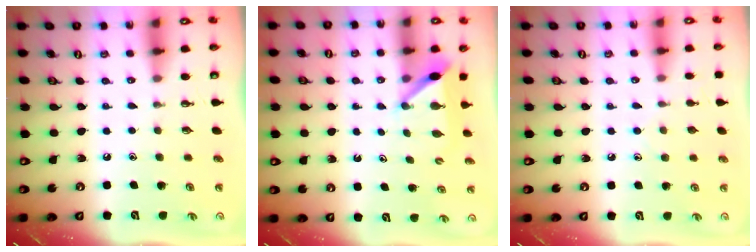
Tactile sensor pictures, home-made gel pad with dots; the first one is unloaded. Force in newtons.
{"total": 6.1, "press": 6.1, "slide": 0.7}
{"total": 6.5, "press": 6.4, "slide": 0.7}